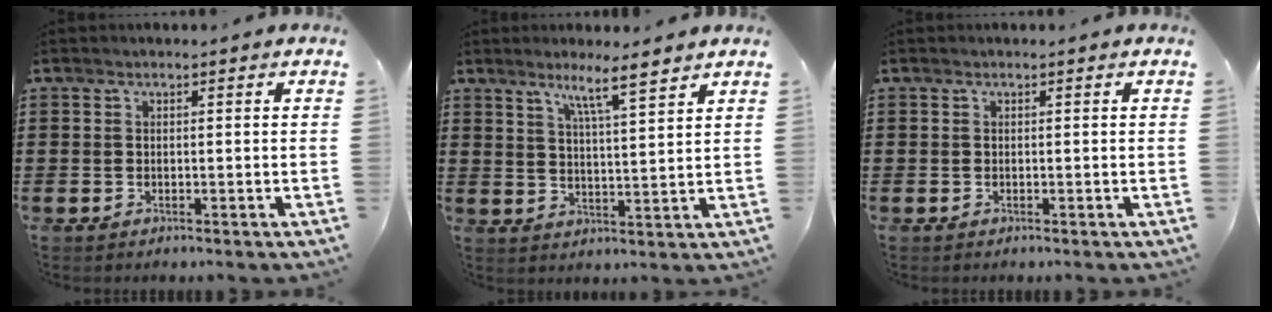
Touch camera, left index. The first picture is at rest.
{"total": 6.1, "force": [4.8, -0.2, 3.8], "torque": [-0.071, -0.020, 0.077]}
{"total": 0.0}